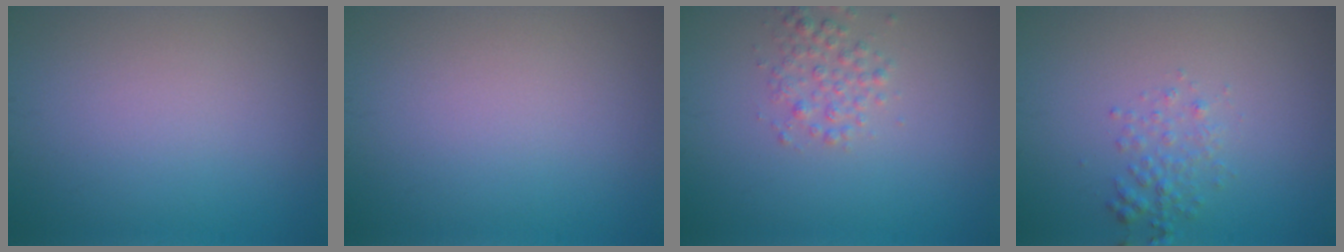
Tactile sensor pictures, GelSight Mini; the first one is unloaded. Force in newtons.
{"total": 0.0}
{"total": 2.1, "press": 2.1, "slide": 0.0}
{"total": 1.8, "press": 1.8, "slide": 0.1}